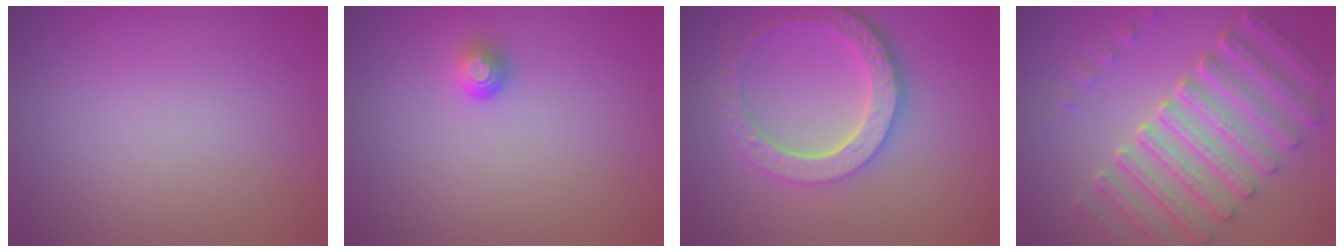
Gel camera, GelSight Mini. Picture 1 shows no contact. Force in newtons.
{"total": 1.2, "press": 1.0, "slide": 0.6}
{"total": 6.2, "press": 4.6, "slide": 4.1}
{"total": 7.5, "press": 5.6, "slide": 4.9}